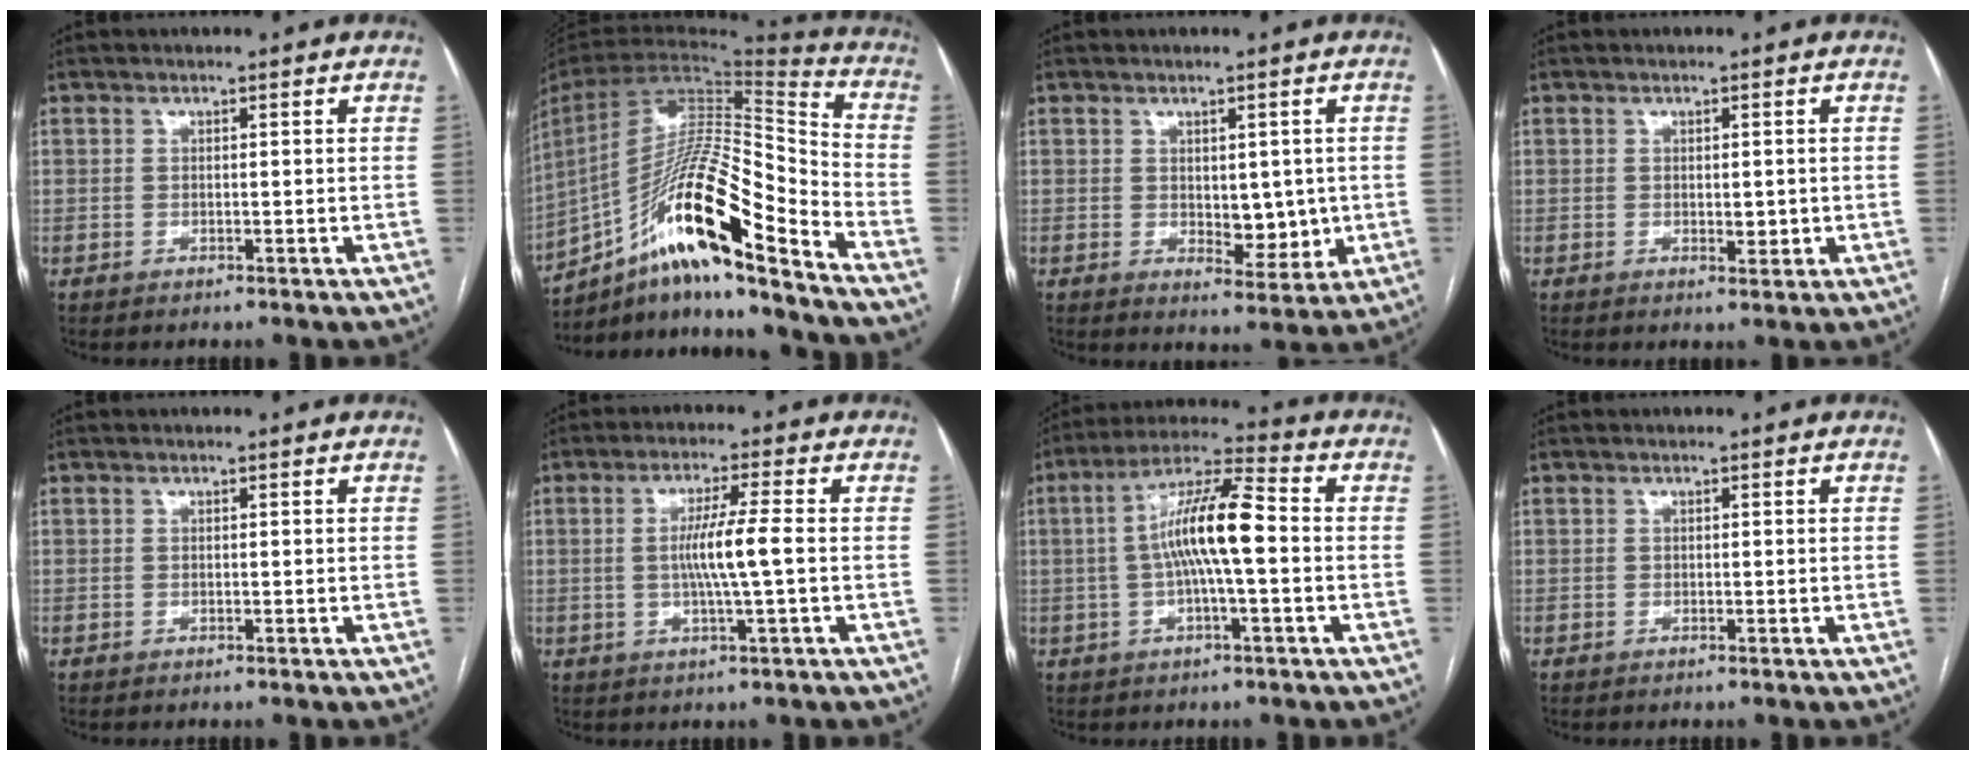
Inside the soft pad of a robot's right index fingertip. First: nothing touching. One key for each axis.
{"total": 23.0, "fx": -13.8, "fy": 2.3, "fz": 18.2, "tx": -0.338, "ty": 0.000, "tz": -0.244}
{"total": 5.7, "fx": -0.1, "fy": 3.0, "fz": 4.9, "tx": -0.062, "ty": -0.007, "tz": 0.010}
{"total": 2.1, "fx": -0.2, "fy": 1.0, "fz": 1.9, "tx": -0.026, "ty": -0.003, "tz": 0.002}
{"total": 0.0}
{"total": 6.3, "fx": -0.3, "fy": -0.6, "fz": 6.2, "tx": -0.116, "ty": -0.001, "tz": -0.005}
{"total": 11.0, "fx": -0.4, "fy": 1.4, "fz": 10.9, "tx": -0.204, "ty": 0.023, "tz": -0.012}
{"total": 0.0}